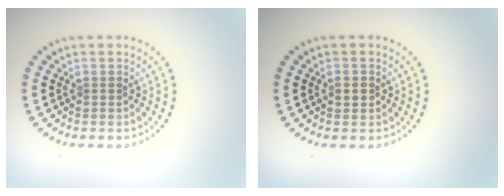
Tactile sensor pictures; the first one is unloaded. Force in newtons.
{"total": 1.1, "press": 1.0, "slide": 0.2}